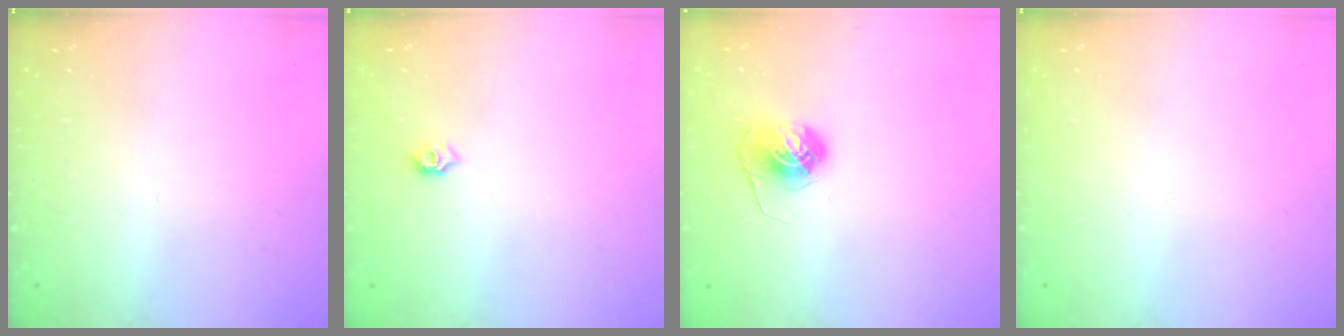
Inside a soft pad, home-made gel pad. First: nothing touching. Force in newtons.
{"total": 5.3, "press": 5.2, "slide": 0.8}
{"total": 6.0, "press": 6.0, "slide": 0.3}
{"total": 0.0}